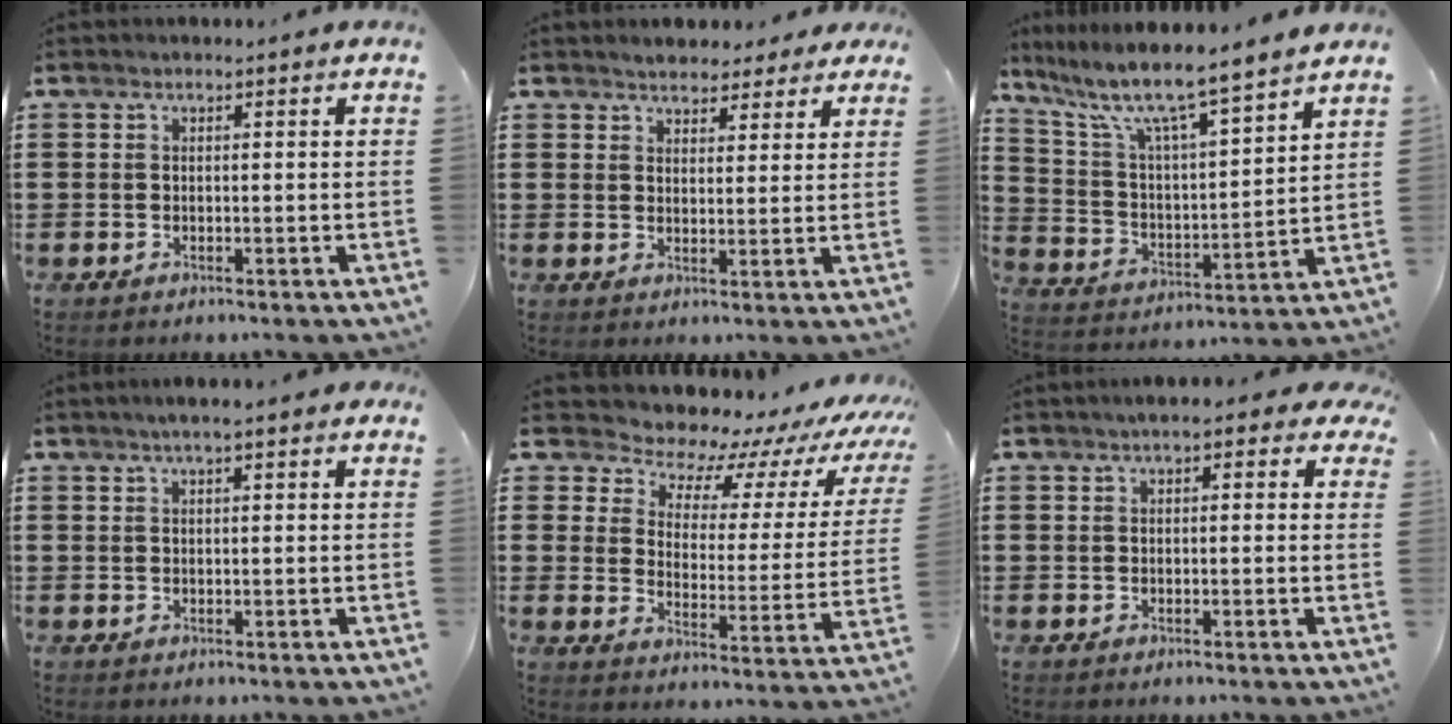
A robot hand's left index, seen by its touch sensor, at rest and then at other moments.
{"total": 3.5, "force": [3.3, 1.2, -0.2], "torque": [-0.011, -0.004, 0.064]}
{"total": 7.6, "force": [6.6, 0.3, 3.9], "torque": [-0.107, -0.052, 0.104]}
{"total": 2.5, "force": [1.7, 0.2, 1.9], "torque": [-0.039, 0.005, 0.029]}
{"total": 6.2, "force": [5.5, 2.7, 1.1], "torque": [-0.044, -0.048, 0.089]}
{"total": 2.3, "force": [1.4, 1.0, 1.6], "torque": [-0.036, 0.008, 0.022]}